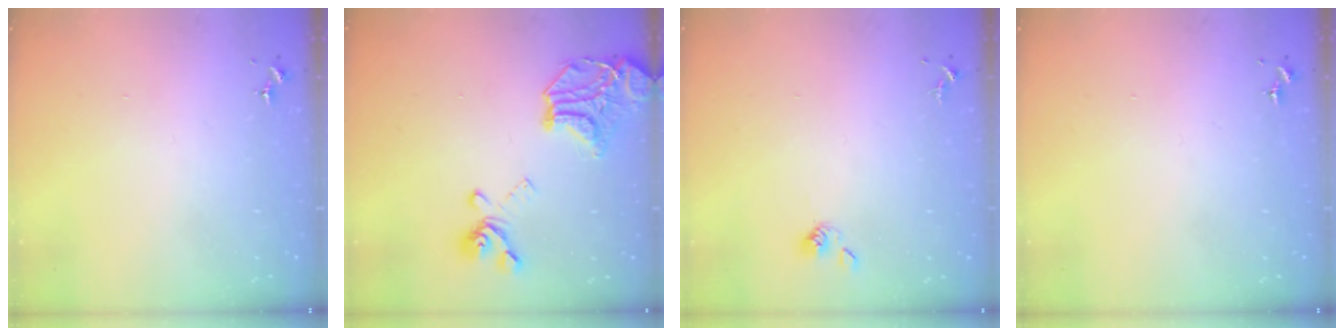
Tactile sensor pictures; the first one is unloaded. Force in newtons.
{"total": 18.3, "press": 18.1, "slide": 2.4}
{"total": 4.4, "press": 4.1, "slide": 1.6}
{"total": 0.0}